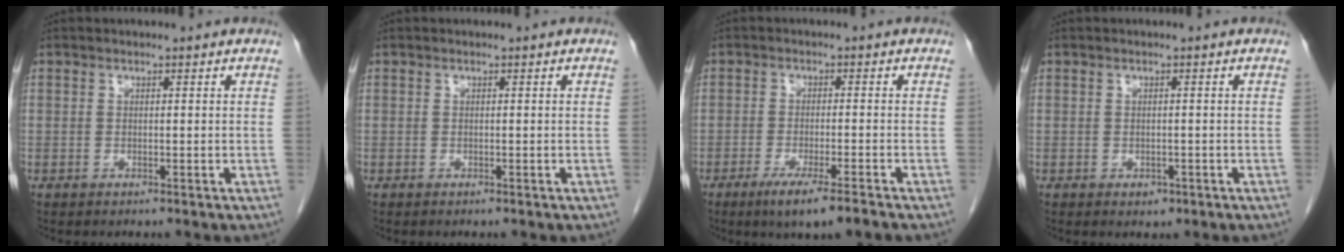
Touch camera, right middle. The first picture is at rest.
{"total": 0.0}
{"total": 6.4, "force": [-4.3, -0.1, 4.7], "torque": [-0.075, -0.015, -0.072]}
{"total": 1.3, "force": [-0.6, 0.9, 0.6], "torque": [-0.009, 0.002, -0.003]}